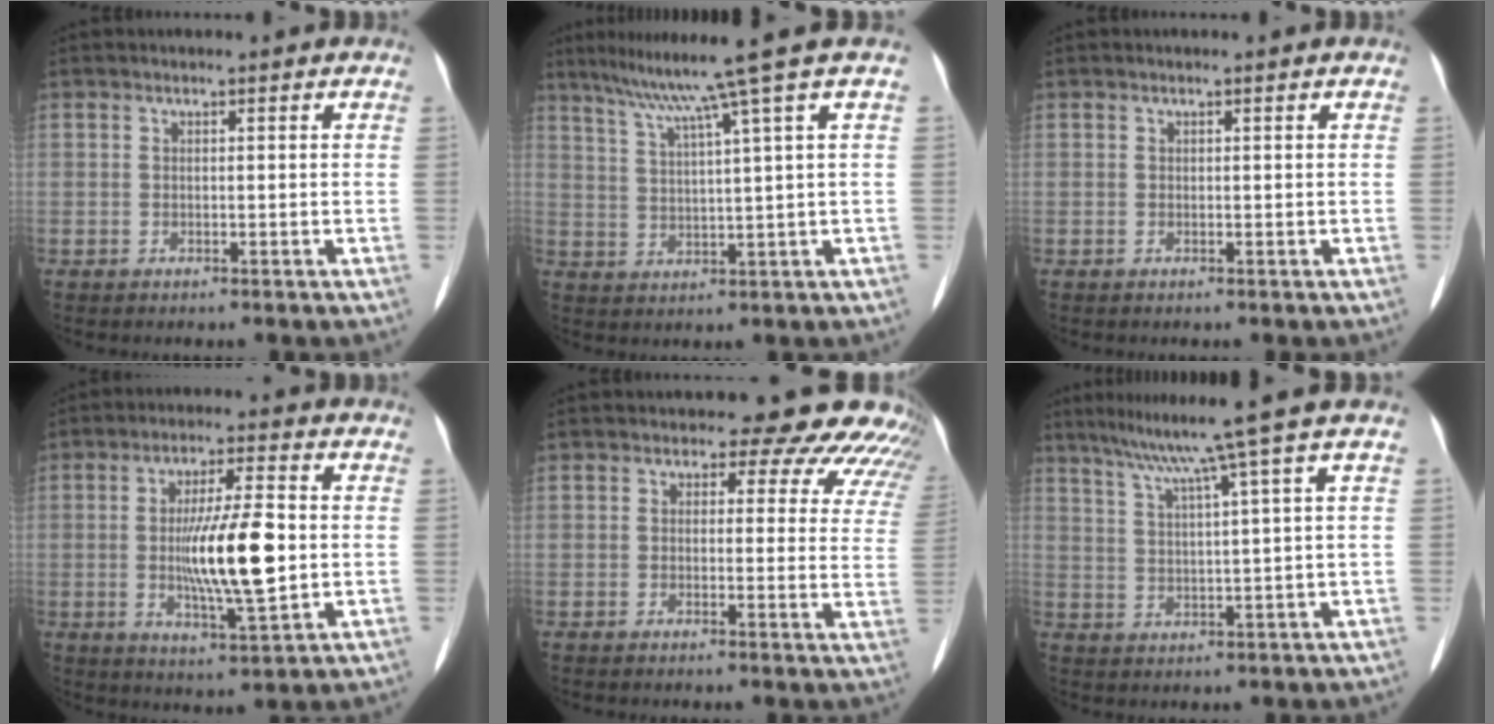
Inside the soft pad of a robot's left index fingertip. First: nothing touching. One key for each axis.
{"total": 8.9, "fx": 6.1, "fy": -2.9, "fz": 5.9, "tx": -0.096, "ty": 0.005, "tz": 0.101}
{"total": 0.0}
{"total": 11.5, "fx": -0.6, "fy": 1.8, "fz": 11.4, "tx": -0.210, "ty": -0.008, "tz": -0.011}
{"total": 12.3, "fx": 11.0, "fy": 4.7, "fz": 3.1, "tx": 0.005, "ty": -0.016, "tz": 0.082}
{"total": 8.2, "fx": 5.7, "fy": -2.7, "fz": 5.2, "tx": -0.085, "ty": 0.007, "tz": 0.094}